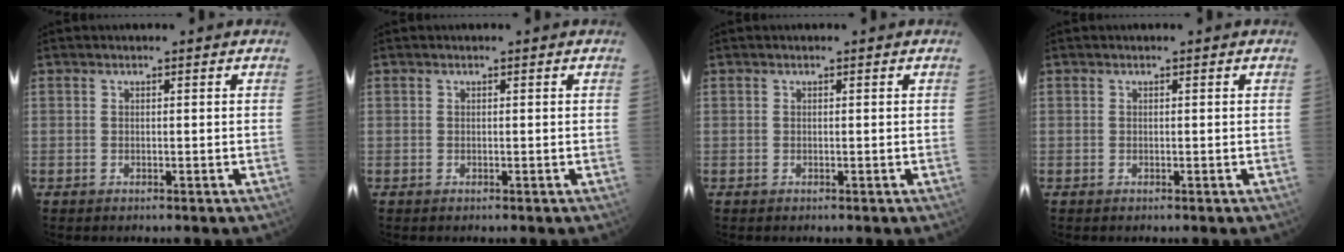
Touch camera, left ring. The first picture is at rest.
{"total": 0.0}
{"total": 0.0}
{"total": 0.0}